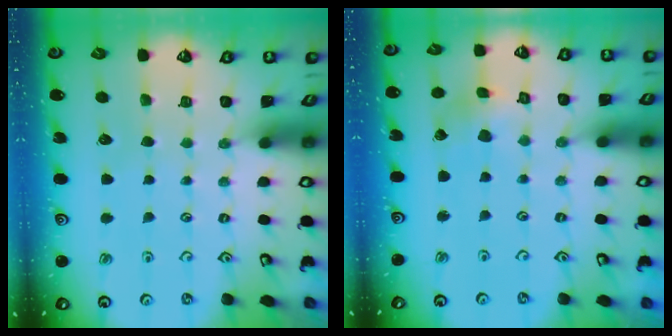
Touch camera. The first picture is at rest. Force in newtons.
{"total": 2.7, "press": 2.7, "slide": 0.2}